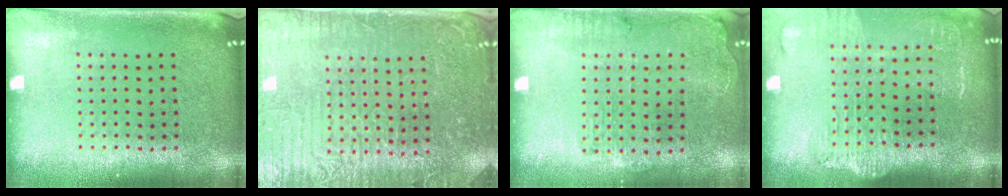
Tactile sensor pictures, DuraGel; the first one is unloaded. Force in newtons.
{"total": 4.8, "press": 4.5, "slide": 1.7}
{"total": 1.4, "press": 1.3, "slide": 0.5}
{"total": 1.9, "press": 1.6, "slide": 1.1}